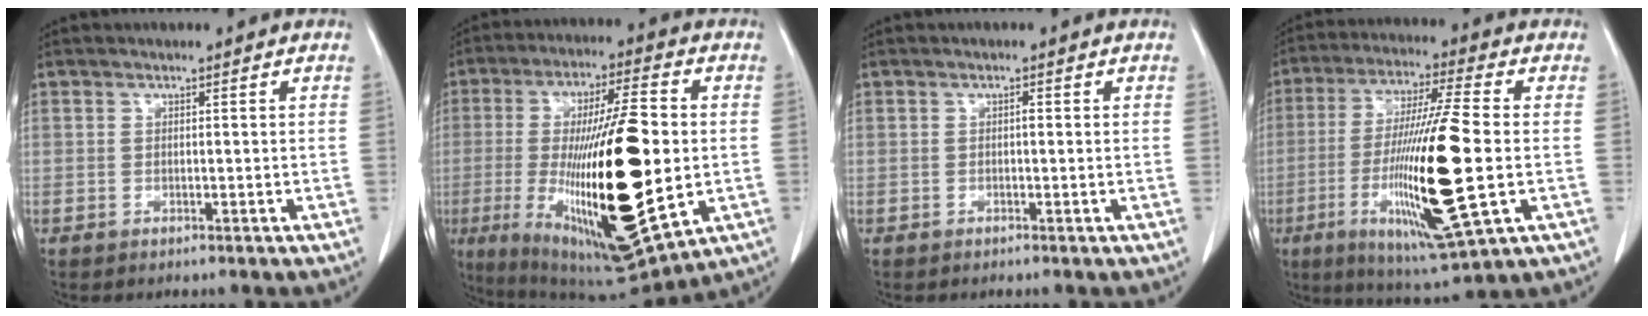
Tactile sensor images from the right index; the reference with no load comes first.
{"total": 27.9, "force": [-3.7, 5.9, 27.0], "torque": [-0.506, -0.035, -0.053]}
{"total": 0.6, "force": [0.1, 0.2, 0.6], "torque": [-0.003, 0.004, 0.002]}
{"total": 19.9, "force": [-3.7, 1.3, 19.5], "torque": [-0.390, -0.027, -0.064]}